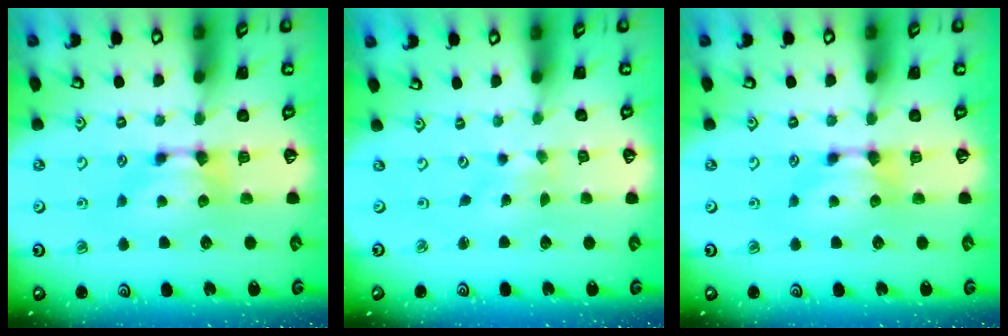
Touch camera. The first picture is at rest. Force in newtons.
{"total": 5.4, "press": 5.3, "slide": 0.7}
{"total": 0.0}